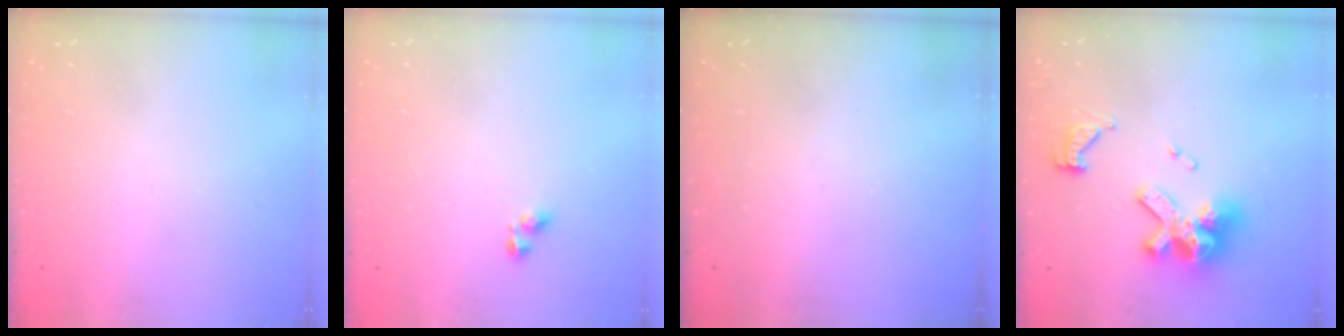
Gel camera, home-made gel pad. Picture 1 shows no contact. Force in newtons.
{"total": 3.7, "press": 3.7, "slide": 0.6}
{"total": 0.0}
{"total": 14.4, "press": 14.4, "slide": 1.6}